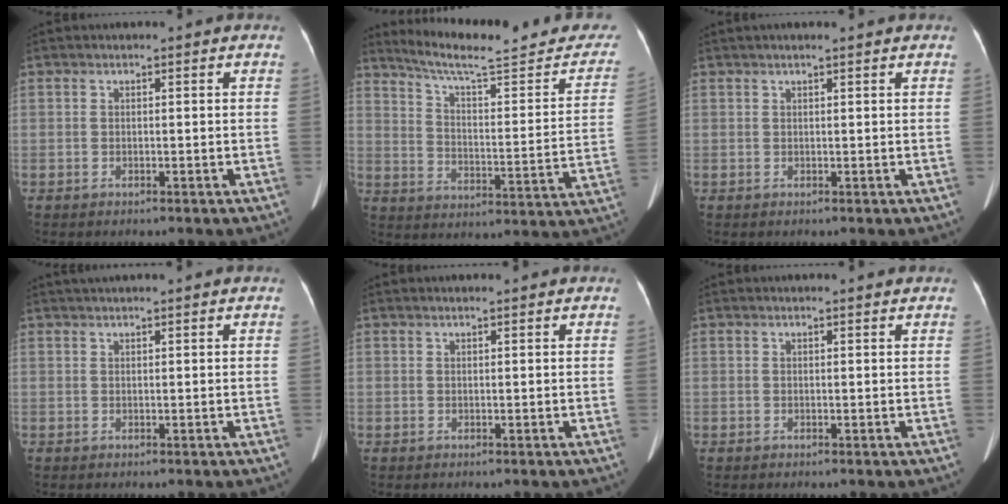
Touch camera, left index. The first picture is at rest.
{"total": 22.7, "force": [20.3, 3.9, 9.5], "torque": [-0.133, -0.031, 0.263]}
{"total": 3.1, "force": [2.5, 0.0, 1.8], "torque": [-0.021, 0.027, 0.036]}
{"total": 3.2, "force": [2.7, -0.4, 1.6], "torque": [-0.016, 0.032, 0.047]}
{"total": 1.8, "force": [1.6, 0.0, 0.8], "torque": [-0.010, 0.017, 0.024]}
{"total": 1.5, "force": [1.5, 0.0, 0.4], "torque": [-0.011, 0.003, 0.017]}